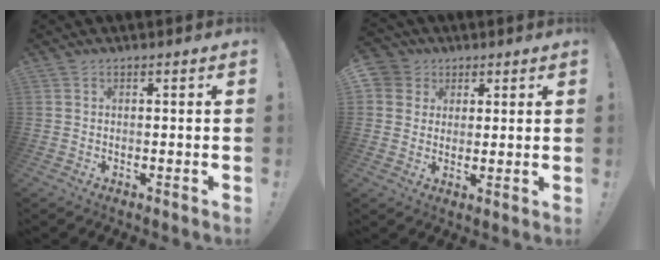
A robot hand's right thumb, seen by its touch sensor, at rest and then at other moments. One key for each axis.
{"total": 5.5, "fx": 2.2, "fy": 5.0, "fz": 1.1, "tx": -0.013, "ty": -0.013, "tz": 0.044}